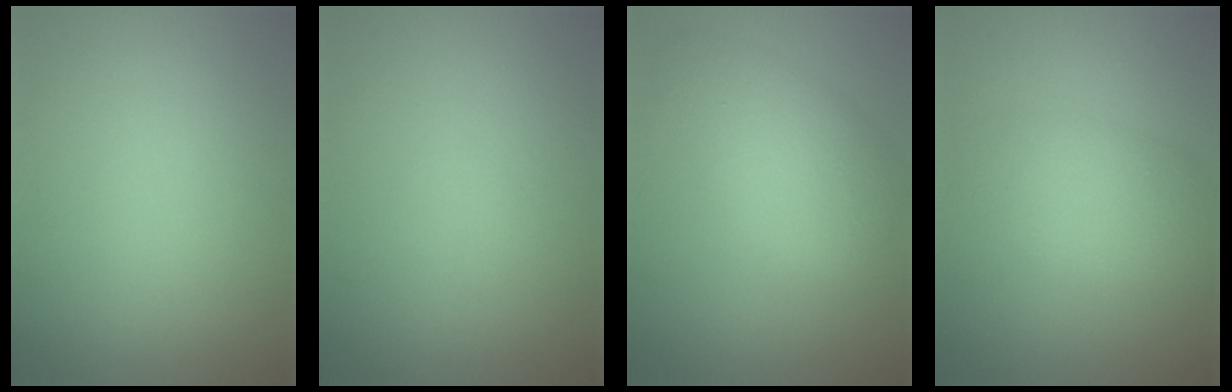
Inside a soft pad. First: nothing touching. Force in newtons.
{"total": 0.0}
{"total": 4.8, "press": 4.8, "slide": 0.1}
{"total": 3.4, "press": 3.4, "slide": 0.2}